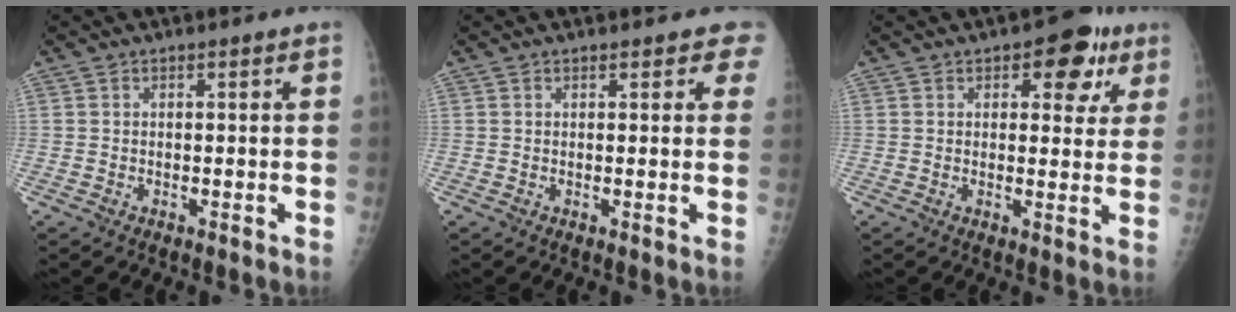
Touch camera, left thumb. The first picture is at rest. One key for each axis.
{"total": 2.9, "fx": 2.2, "fy": 1.4, "fz": 1.1, "tx": 0.020, "ty": -0.004, "tz": 0.014}
{"total": 8.1, "fx": 3.8, "fy": 4.7, "fz": 5.4, "tx": -0.020, "ty": -0.008, "tz": 0.038}